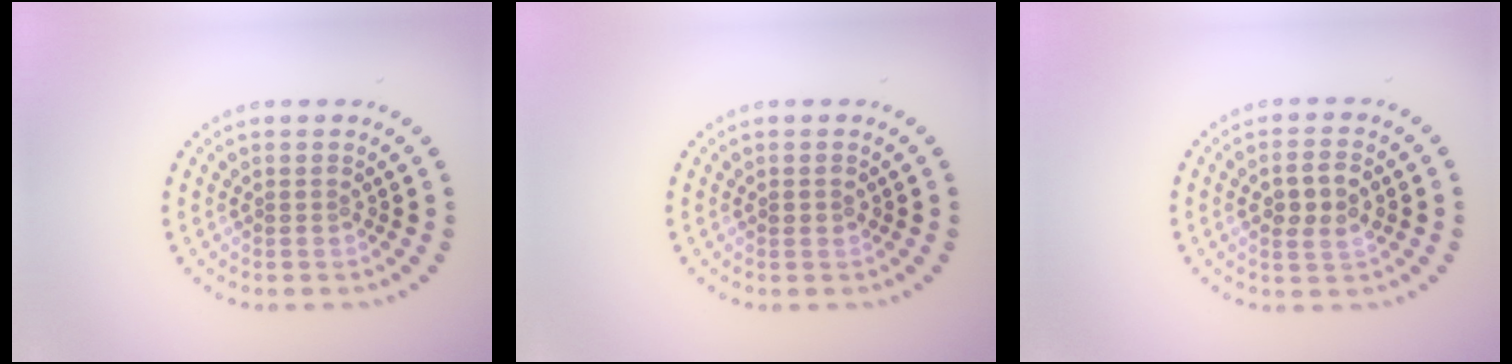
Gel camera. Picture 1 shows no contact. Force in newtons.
{"total": 0.8, "press": 0.8, "slide": 0.1}
{"total": 2.8, "press": 2.8, "slide": 0.4}